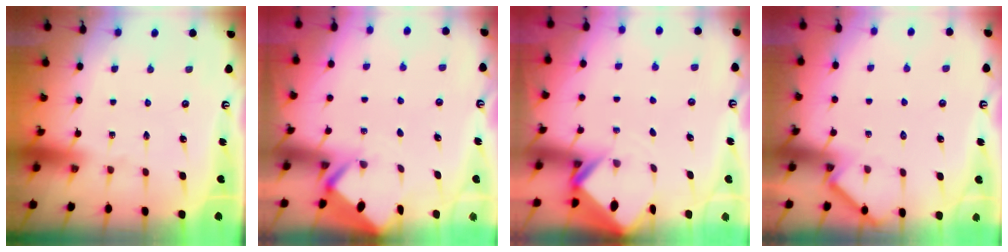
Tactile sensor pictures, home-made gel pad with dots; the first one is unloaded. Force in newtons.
{"total": 2.7, "press": 2.7, "slide": 0.1}
{"total": 2.7, "press": 2.7, "slide": 0.2}
{"total": 3.4, "press": 3.3, "slide": 0.4}